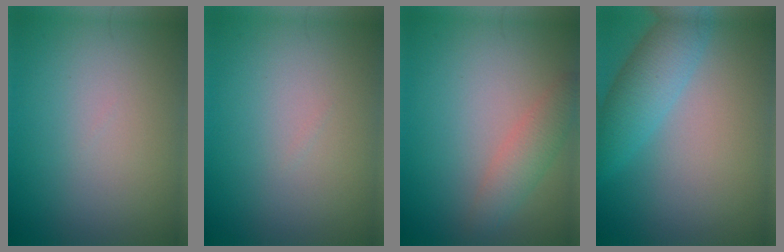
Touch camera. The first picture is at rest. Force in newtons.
{"total": 0.0}
{"total": 2.7, "press": 2.7, "slide": 0.0}
{"total": 4.4, "press": 4.4, "slide": 0.2}